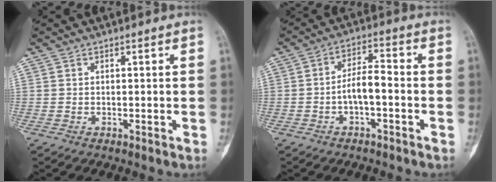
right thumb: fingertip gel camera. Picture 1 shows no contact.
{"total": 5.9, "force": [-1.6, 2.3, 5.2], "torque": [-0.089, 0.032, -0.032]}